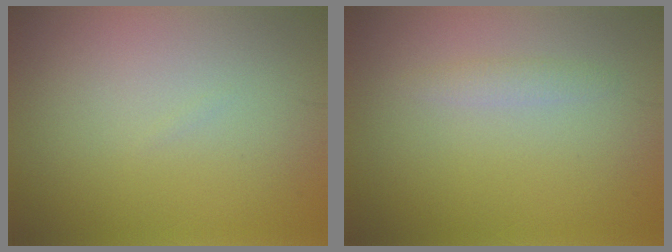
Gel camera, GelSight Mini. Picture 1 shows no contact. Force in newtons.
{"total": 0.9, "press": 0.9, "slide": 0.1}